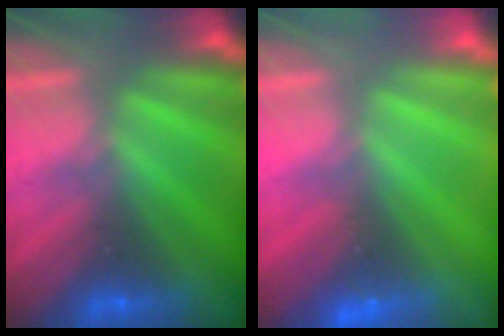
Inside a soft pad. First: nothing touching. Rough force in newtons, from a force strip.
{"total": 2.3}